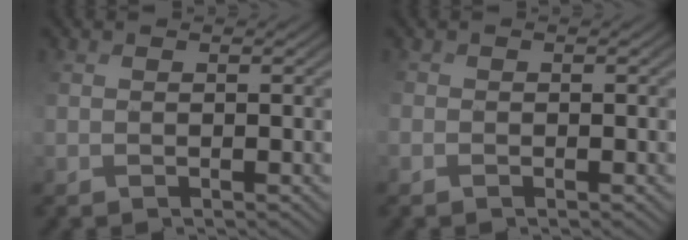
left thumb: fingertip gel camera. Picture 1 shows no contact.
{"total": 1.0, "force": [-0.5, 0.8, 0.4], "torque": [-0.011, 0.000, -0.008]}